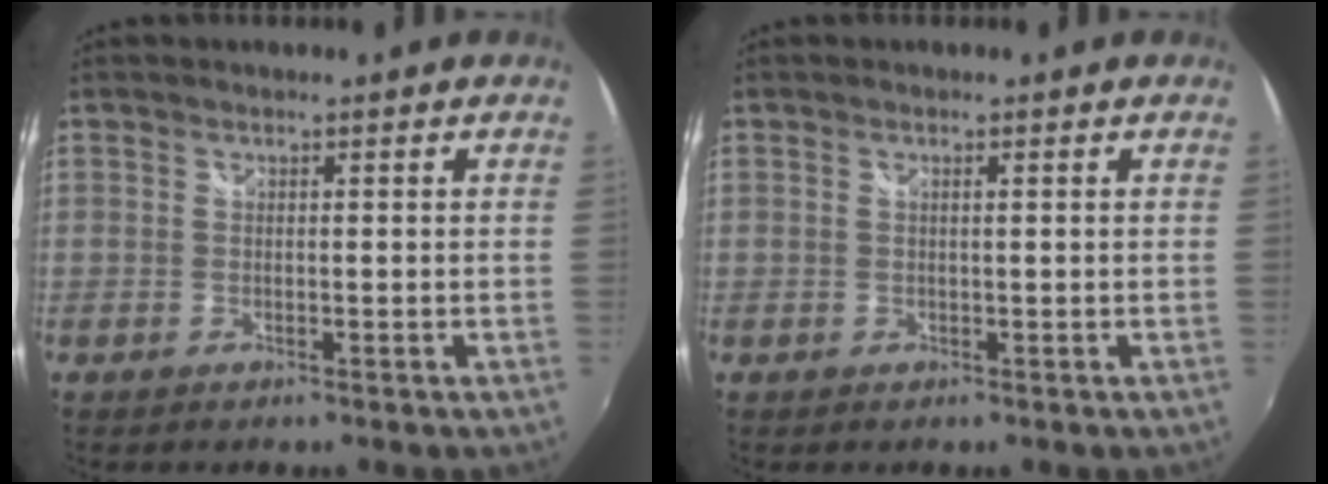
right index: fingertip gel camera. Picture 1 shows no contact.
{"total": 0.7, "force": [0.2, -0.2, 0.6], "torque": [-0.012, 0.001, 0.002]}